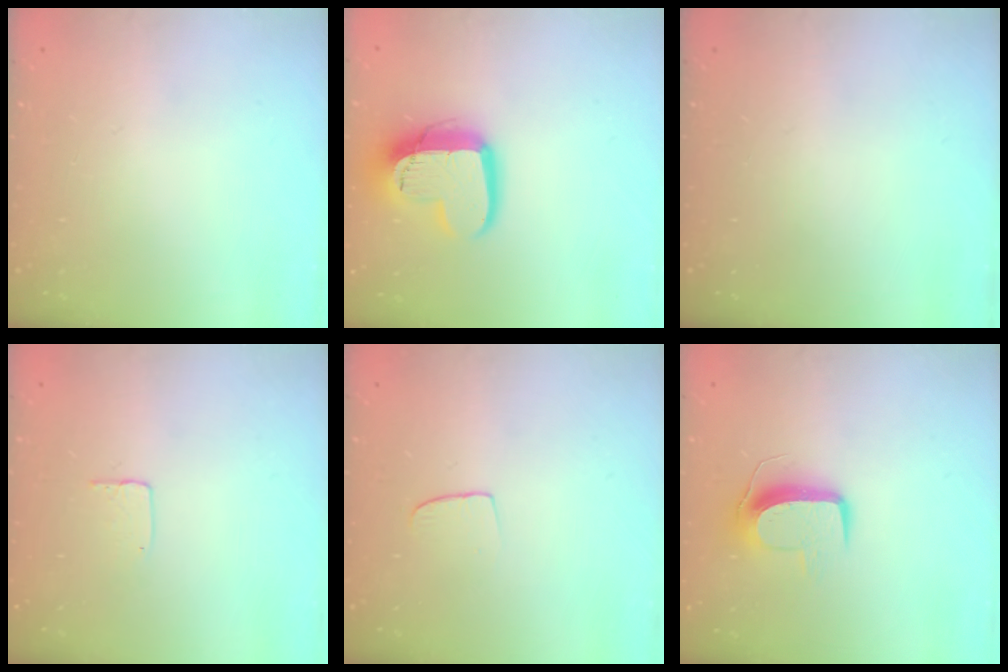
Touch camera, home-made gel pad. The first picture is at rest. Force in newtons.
{"total": 15.3, "press": 15.2, "slide": 1.2}
{"total": 0.0}
{"total": 3.5, "press": 3.5, "slide": 0.2}
{"total": 5.8, "press": 5.8, "slide": 0.4}
{"total": 9.6, "press": 9.6, "slide": 0.2}